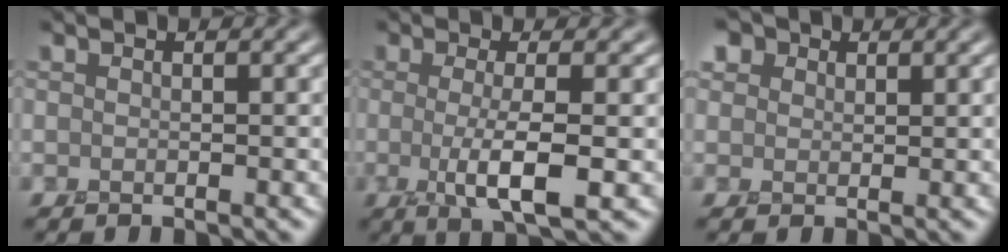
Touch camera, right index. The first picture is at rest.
{"total": 4.4, "force": [-0.2, 1.2, 4.2], "torque": [-0.079, -0.009, -0.004]}
{"total": 3.5, "force": [2.2, 2.4, 1.0], "torque": [-0.033, 0.020, 0.022]}